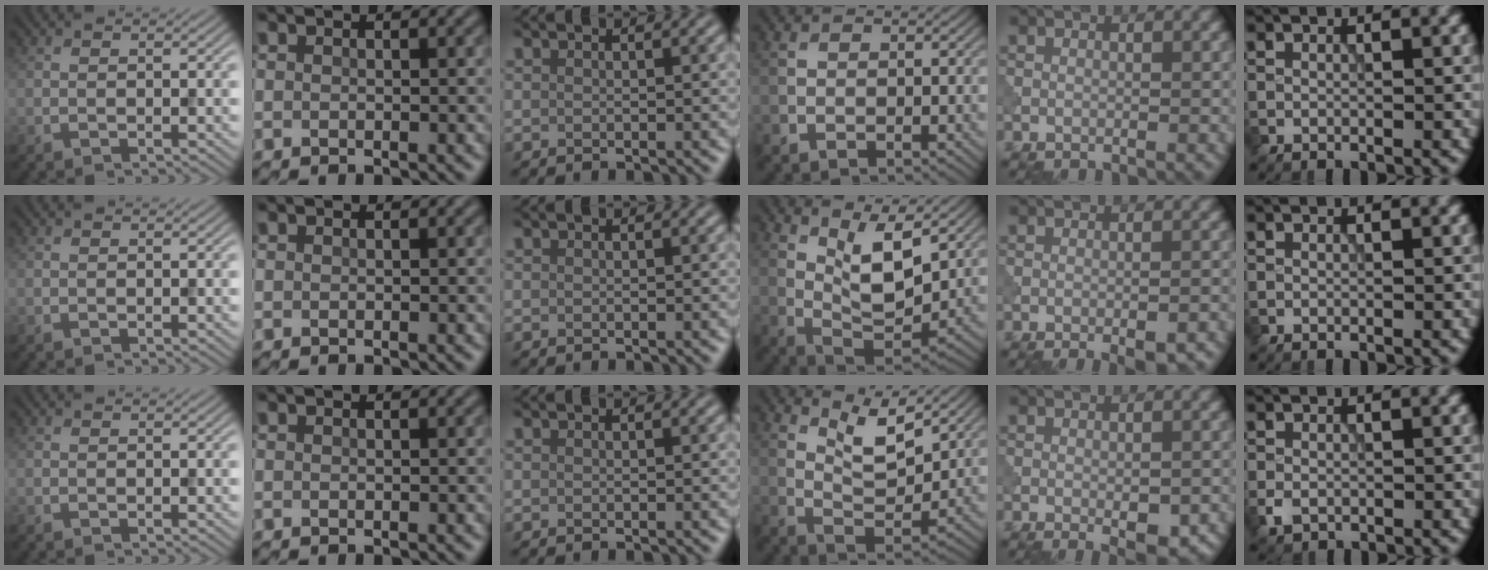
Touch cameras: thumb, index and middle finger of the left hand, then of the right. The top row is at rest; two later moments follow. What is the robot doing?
{"motion": "shake", "object": "bell"}